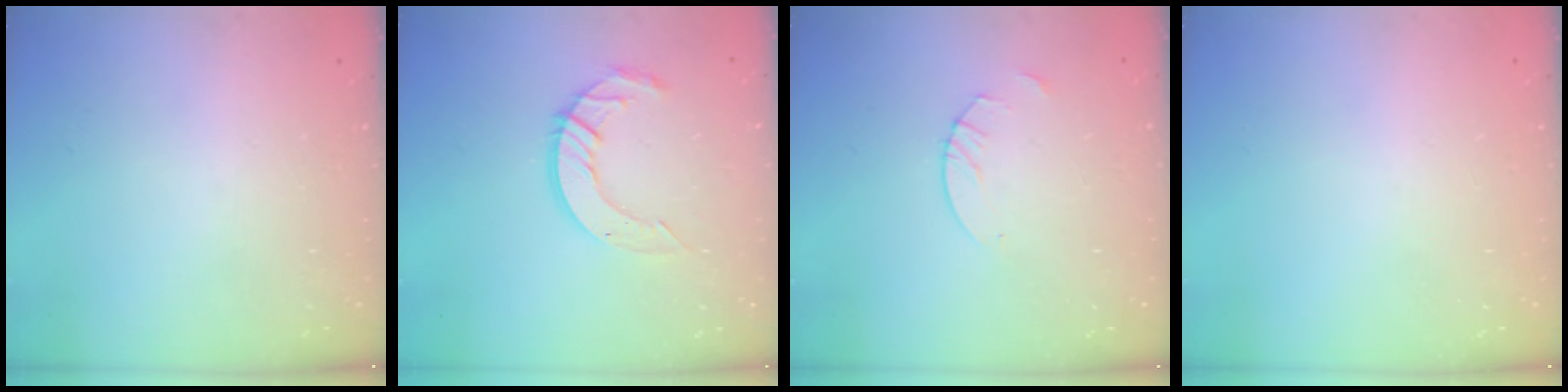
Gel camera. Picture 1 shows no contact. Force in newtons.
{"total": 9.8, "press": 9.8, "slide": 0.9}
{"total": 2.7, "press": 2.7, "slide": 0.2}
{"total": 0.0}